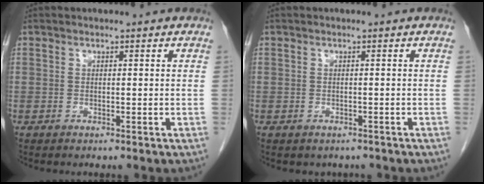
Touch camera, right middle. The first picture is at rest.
{"total": 1.8, "force": [-1.4, 1.0, 0.2], "torque": [-0.006, -0.001, -0.018]}